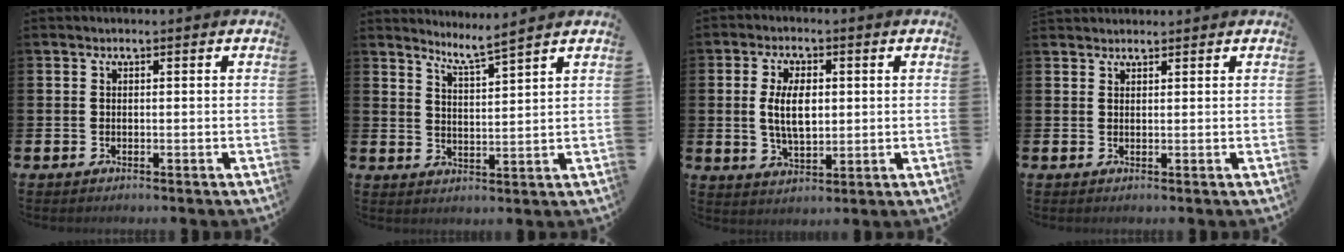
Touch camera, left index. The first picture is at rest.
{"total": 4.6, "force": [4.4, -0.8, 0.8], "torque": [-0.024, -0.033, 0.074]}
{"total": 6.1, "force": [1.0, 3.1, 5.1], "torque": [-0.079, 0.000, 0.012]}
{"total": 1.4, "force": [1.3, 0.3, -0.1], "torque": [0.009, -0.003, 0.024]}